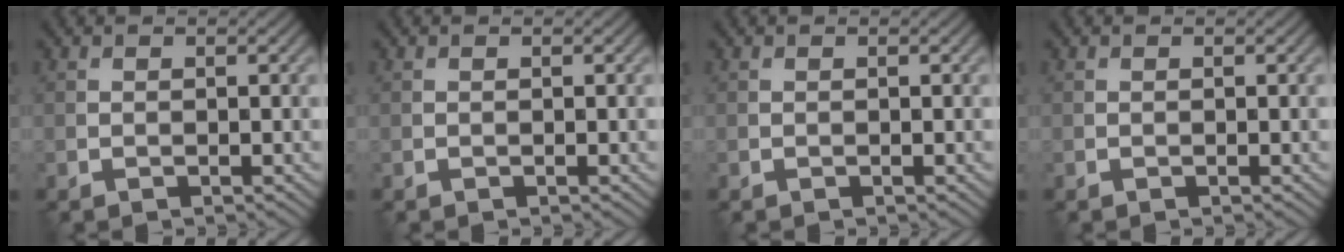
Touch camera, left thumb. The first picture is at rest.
{"total": 0.0}
{"total": 0.0}
{"total": 0.0}